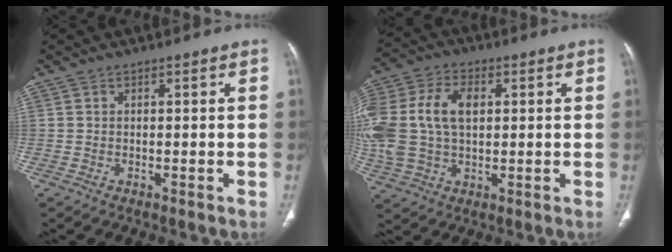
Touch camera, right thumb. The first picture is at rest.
{"total": 20.0, "force": [2.9, 13.3, 14.7], "torque": [-0.358, 0.021, 0.060]}